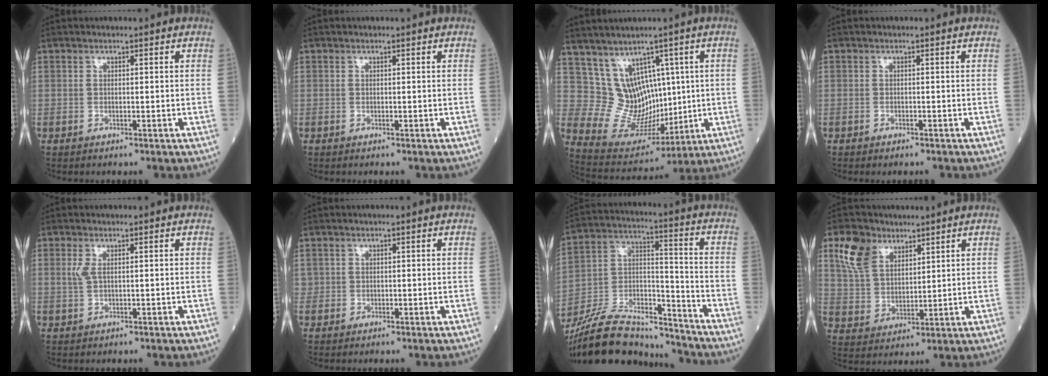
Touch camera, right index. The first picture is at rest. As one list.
[{"total": 0.0}, {"total": 9.3, "force": [3.4, 7.5, 4.4], "torque": [-0.079, 0.031, 0.092]}, {"total": 0.9, "force": [-0.8, 0.2, 0.4], "torque": [-0.010, -0.002, -0.011]}, {"total": 1.5, "force": [0.5, 0.4, 1.4], "torque": [-0.039, 0.001, 0.012]}, {"total": 0.6, "force": [0.2, 0.6, 0.1], "torque": [0.008, 0.005, 0.001]}, {"total": 20.8, "force": [-19.2, 4.3, 6.8], "torque": [-0.157, 0.008, -0.332]}, {"total": 8.8, "force": [5.5, 5.1, 4.7], "torque": [-0.108, 0.021, 0.114]}]